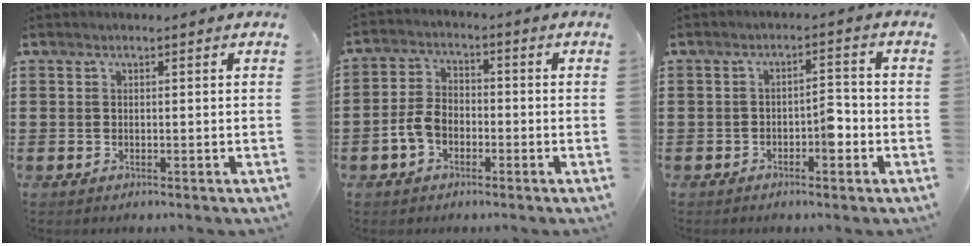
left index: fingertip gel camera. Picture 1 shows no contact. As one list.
[{"total": 5.0, "force": [-2.1, 3.3, 3.1], "torque": [-0.077, 0.005, -0.045]}, {"total": 3.6, "force": [-1.6, 1.7, 2.8], "torque": [-0.043, 0.004, -0.033]}]